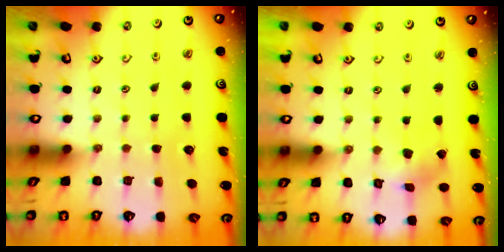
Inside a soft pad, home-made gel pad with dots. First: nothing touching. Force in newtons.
{"total": 1.5, "press": 1.5, "slide": 0.3}